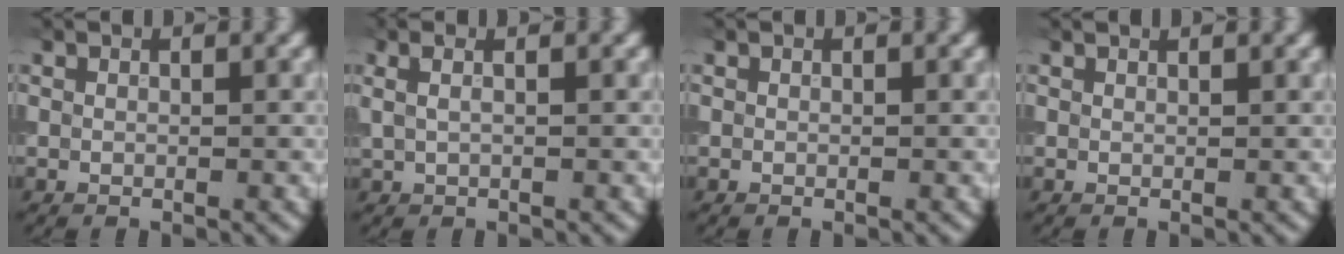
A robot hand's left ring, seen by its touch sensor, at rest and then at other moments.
{"total": 2.1, "force": [1.1, 0.7, 1.7], "torque": [-0.035, 0.002, 0.009]}
{"total": 0.0}
{"total": 0.5, "force": [0.5, -0.1, 0.0], "torque": [-0.004, 0.003, 0.012]}